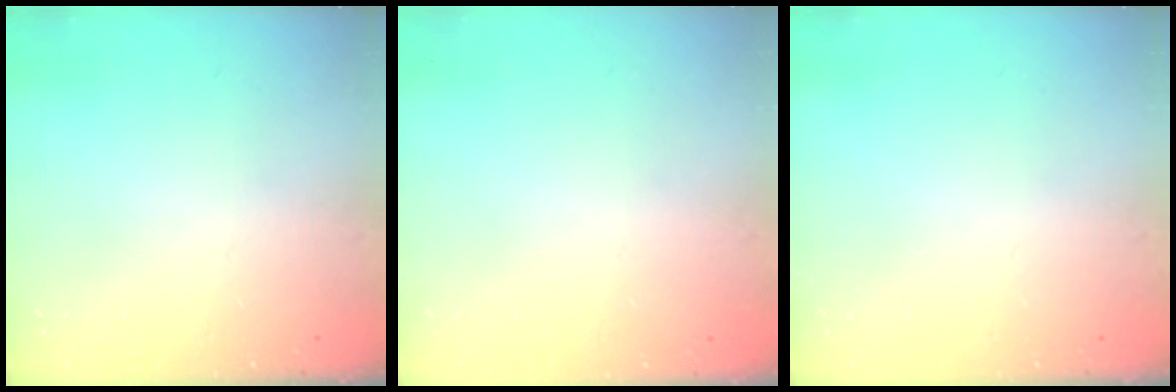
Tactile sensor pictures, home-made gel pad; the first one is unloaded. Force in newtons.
{"total": 0.0}
{"total": 0.0}